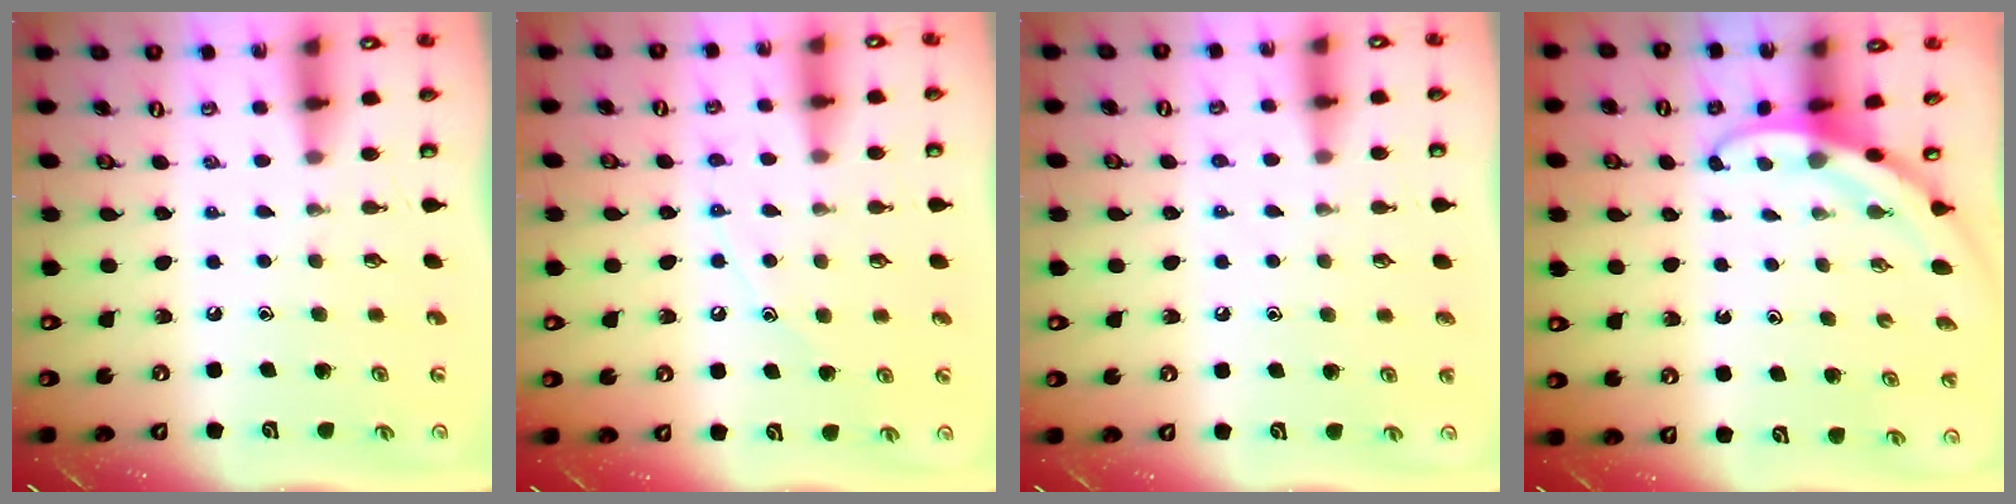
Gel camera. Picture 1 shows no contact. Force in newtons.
{"total": 7.1, "press": 7.1, "slide": 0.7}
{"total": 5.2, "press": 5.1, "slide": 0.6}
{"total": 3.3, "press": 3.3, "slide": 0.1}